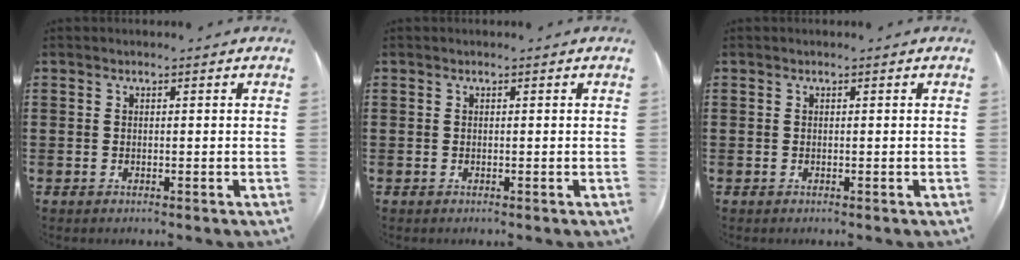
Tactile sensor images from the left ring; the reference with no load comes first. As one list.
[{"total": 0.0}, {"total": 0.0}]